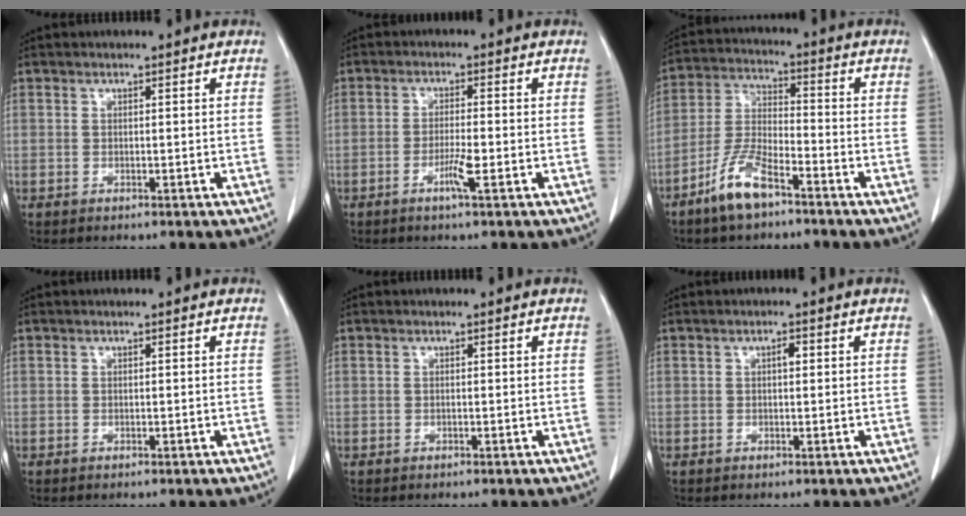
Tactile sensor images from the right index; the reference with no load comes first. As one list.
[{"total": 3.4, "force": [-1.6, -0.1, 3.1], "torque": [-0.062, -0.004, -0.032]}, {"total": 8.2, "force": [-5.5, 2.2, 5.7], "torque": [-0.126, -0.006, -0.109]}, {"total": 0.0}, {"total": 0.0}, {"total": 1.2, "force": [0.3, 0.5, 1.0], "torque": [-0.017, 0.003, 0.003]}]